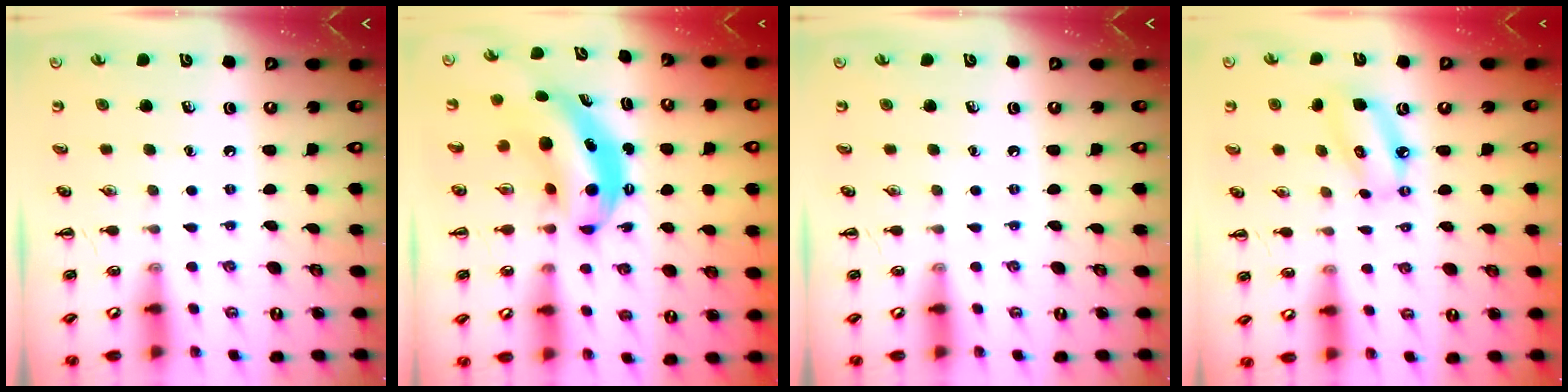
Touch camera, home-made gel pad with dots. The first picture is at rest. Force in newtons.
{"total": 8.0, "press": 7.8, "slide": 1.7}
{"total": 0.0}
{"total": 9.0, "press": 8.7, "slide": 2.3}